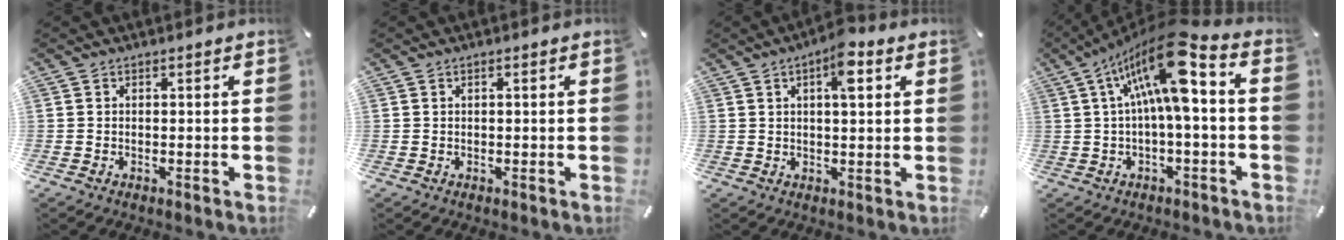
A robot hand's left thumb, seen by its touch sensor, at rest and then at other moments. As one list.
[{"total": 0.8, "force": [0.1, 0.2, 0.7], "torque": [-0.013, 0.001, 0.002]}, {"total": 6.9, "force": [3.0, 2.6, 5.7], "torque": [-0.086, -0.003, 0.045]}, {"total": 17.3, "force": [5.1, 5.3, 15.7], "torque": [-0.294, -0.027, 0.072]}]